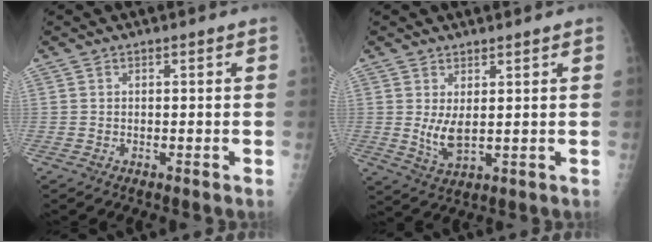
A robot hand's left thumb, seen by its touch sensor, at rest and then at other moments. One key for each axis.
{"total": 4.9, "fx": 1.1, "fy": 2.1, "fz": 4.3, "tx": -0.077, "ty": -0.019, "tz": 0.030}